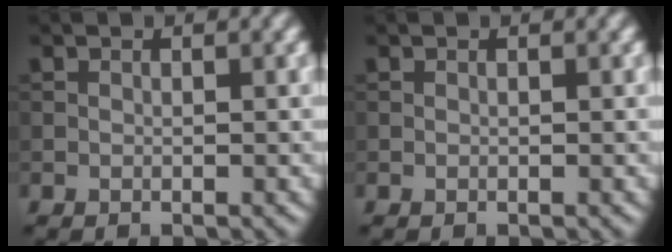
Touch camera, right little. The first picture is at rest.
{"total": 0.0}